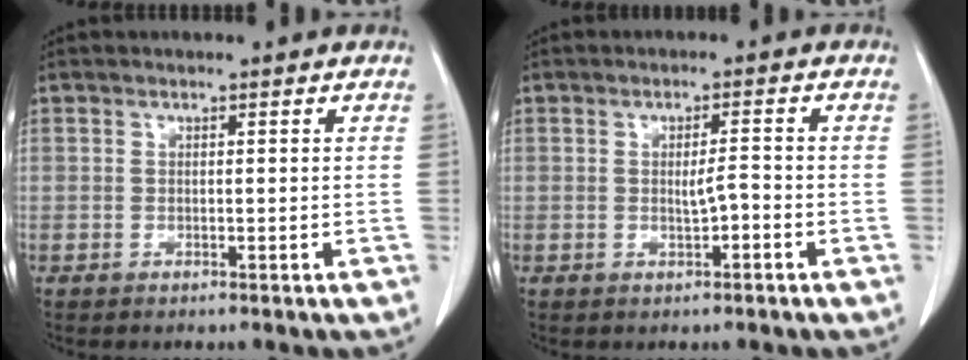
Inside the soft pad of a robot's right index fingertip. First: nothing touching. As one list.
[{"total": 2.3, "force": [-0.6, 0.4, 2.2], "torque": [-0.035, 0.002, -0.011]}]